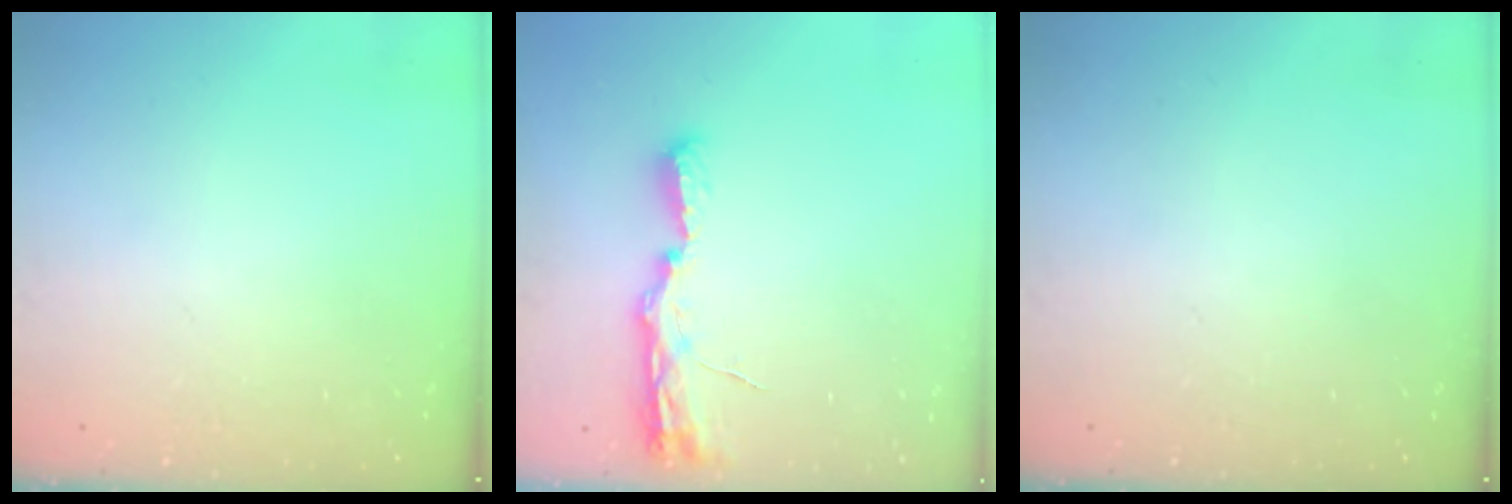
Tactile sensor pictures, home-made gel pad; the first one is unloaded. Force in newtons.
{"total": 8.1, "press": 8.1, "slide": 0.8}
{"total": 0.0}